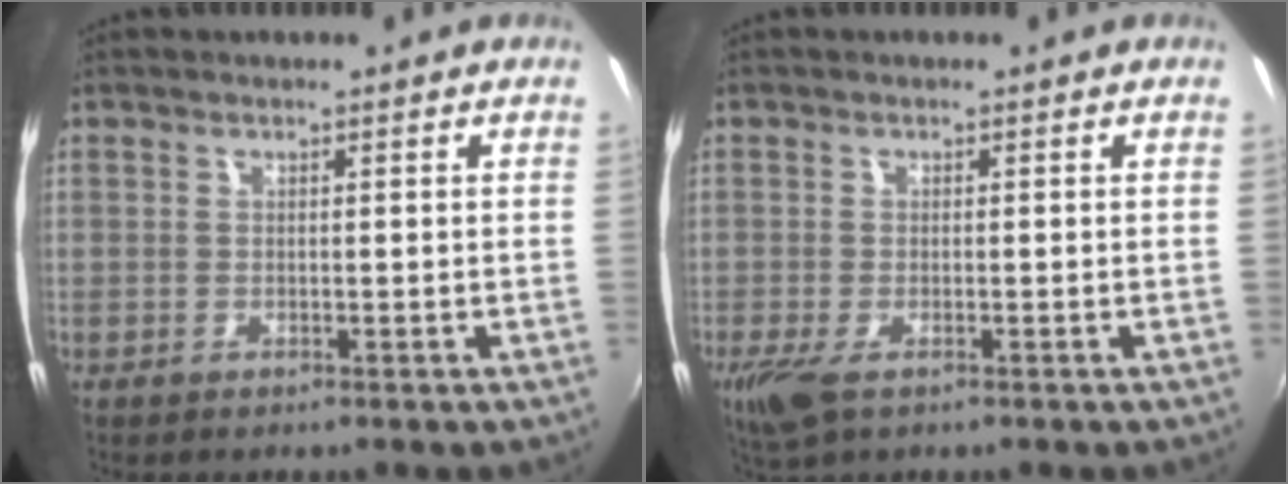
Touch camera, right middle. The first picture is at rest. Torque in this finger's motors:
{"motor_torque": [0.75, -0.42, 0.21, 0.08]}